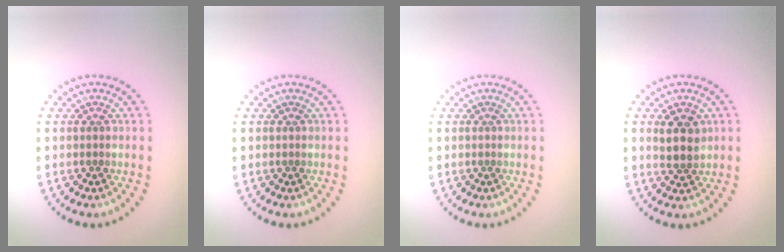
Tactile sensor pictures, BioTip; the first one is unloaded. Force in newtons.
{"total": 0.0}
{"total": 0.0}
{"total": 2.6, "press": 2.4, "slide": 0.8}